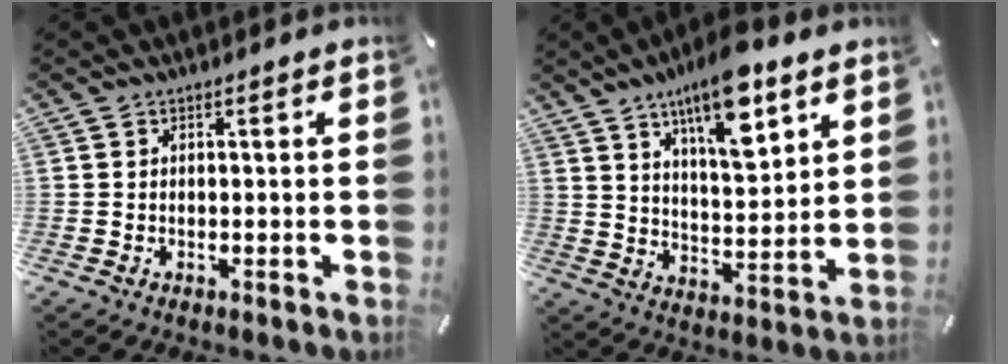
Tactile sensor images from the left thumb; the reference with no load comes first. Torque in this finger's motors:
{"motor_torque": [1.75, 1.73, 1.42, -1.35, 0.17]}